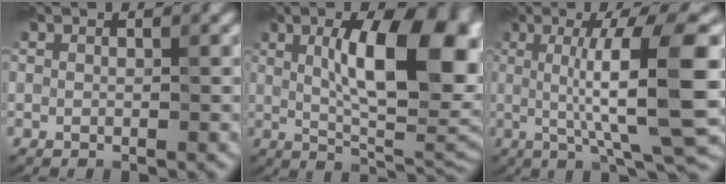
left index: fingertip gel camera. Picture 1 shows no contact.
{"total": 12.9, "force": [2.7, 4.2, 11.8], "torque": [-0.155, 0.009, 0.041]}
{"total": 11.0, "force": [0.7, 2.0, 10.8], "torque": [-0.142, 0.006, 0.011]}